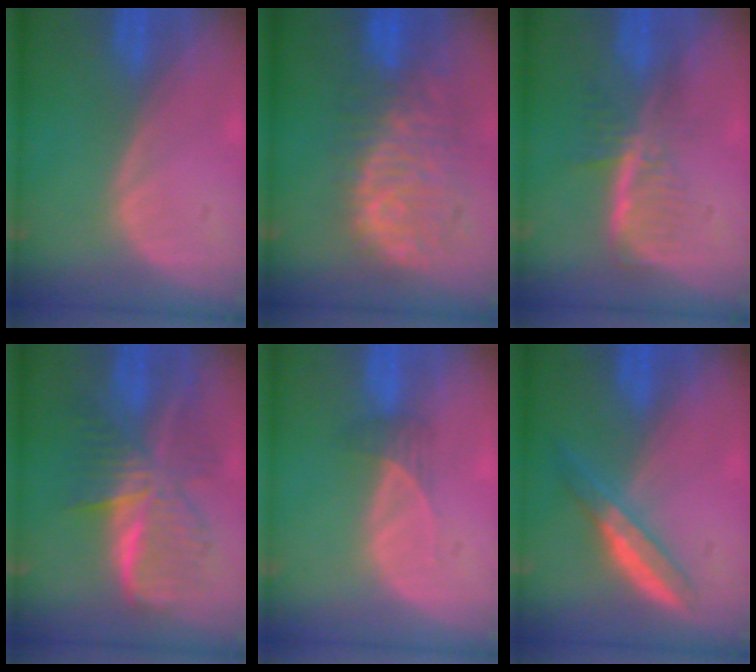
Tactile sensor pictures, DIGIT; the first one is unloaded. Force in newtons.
{"total": 11.2, "press": 9.6, "slide": 5.8}
{"total": 6.0, "press": 5.1, "slide": 3.0}
{"total": 9.4, "press": 9.4, "slide": 0.6}
{"total": 1.8, "press": 1.6, "slide": 0.8}
{"total": 5.2, "press": 4.6, "slide": 2.4}